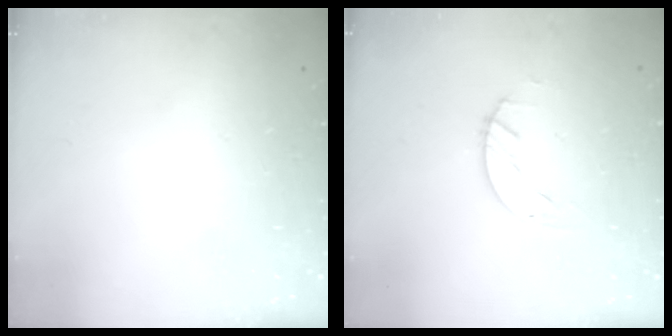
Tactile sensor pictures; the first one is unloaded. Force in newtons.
{"total": 1.5, "press": 1.4, "slide": 0.1}